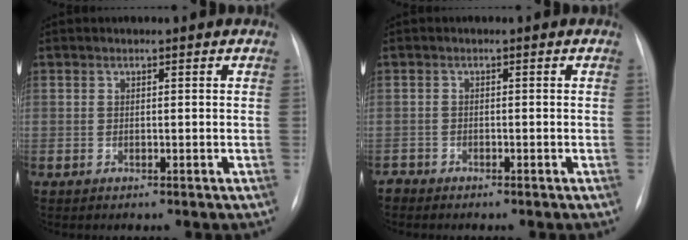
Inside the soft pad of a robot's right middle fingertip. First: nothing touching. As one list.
[{"total": 1.1, "force": [-1.1, 0.3, -0.3], "torque": [0.008, -0.001, -0.018]}]